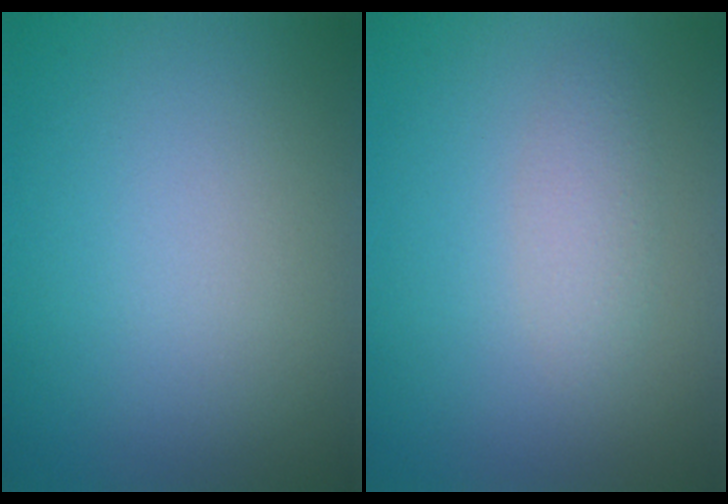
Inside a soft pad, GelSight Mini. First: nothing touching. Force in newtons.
{"total": 1.7, "press": 1.7, "slide": 0.1}